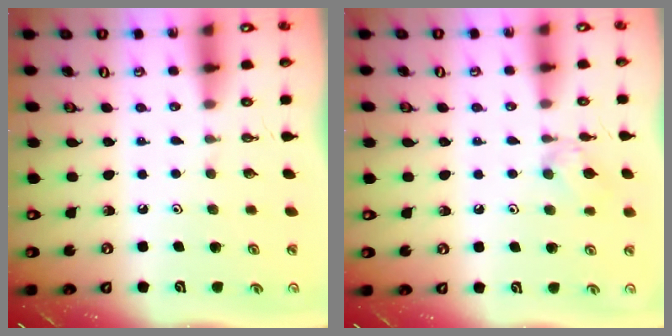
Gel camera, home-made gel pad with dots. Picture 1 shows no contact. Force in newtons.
{"total": 6.7, "press": 6.7, "slide": 0.7}